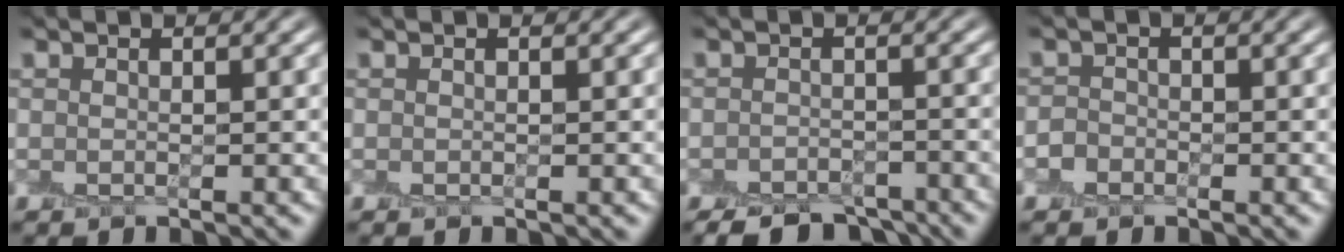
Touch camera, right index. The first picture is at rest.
{"total": 0.0}
{"total": 4.7, "force": [-3.8, 1.9, 1.8], "torque": [-0.020, -0.009, -0.062]}
{"total": 1.2, "force": [-0.7, 0.9, 0.3], "torque": [0.000, 0.002, -0.017]}